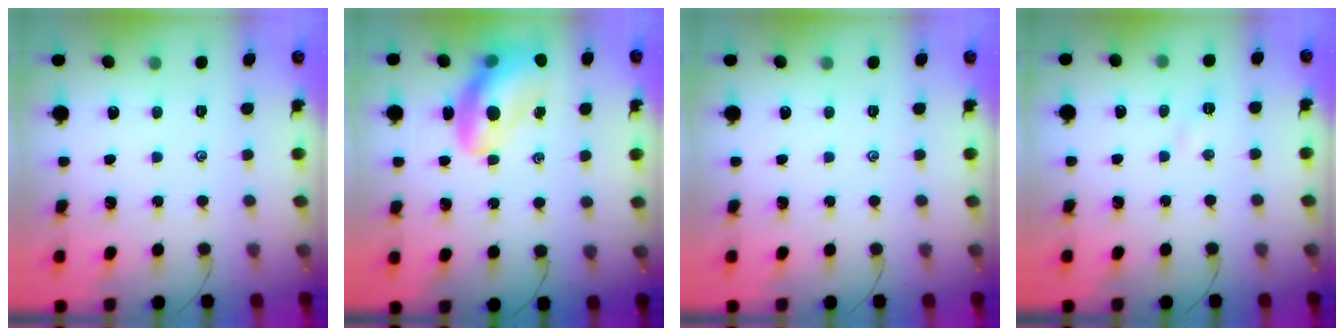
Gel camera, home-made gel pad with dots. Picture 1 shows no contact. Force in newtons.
{"total": 14.6, "press": 14.0, "slide": 3.9}
{"total": 0.0}
{"total": 2.4, "press": 2.3, "slide": 0.8}